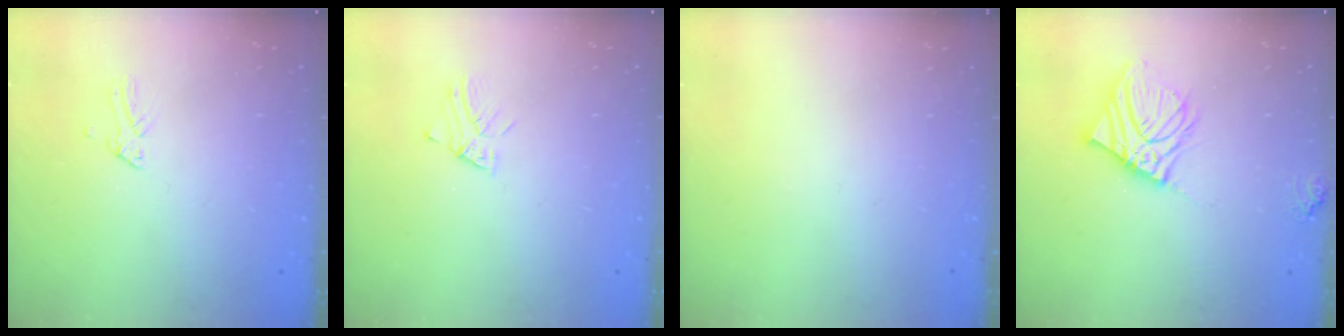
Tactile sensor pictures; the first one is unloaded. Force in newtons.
{"total": 2.1, "press": 2.1, "slide": 0.1}
{"total": 0.0}
{"total": 12.2, "press": 12.0, "slide": 2.1}